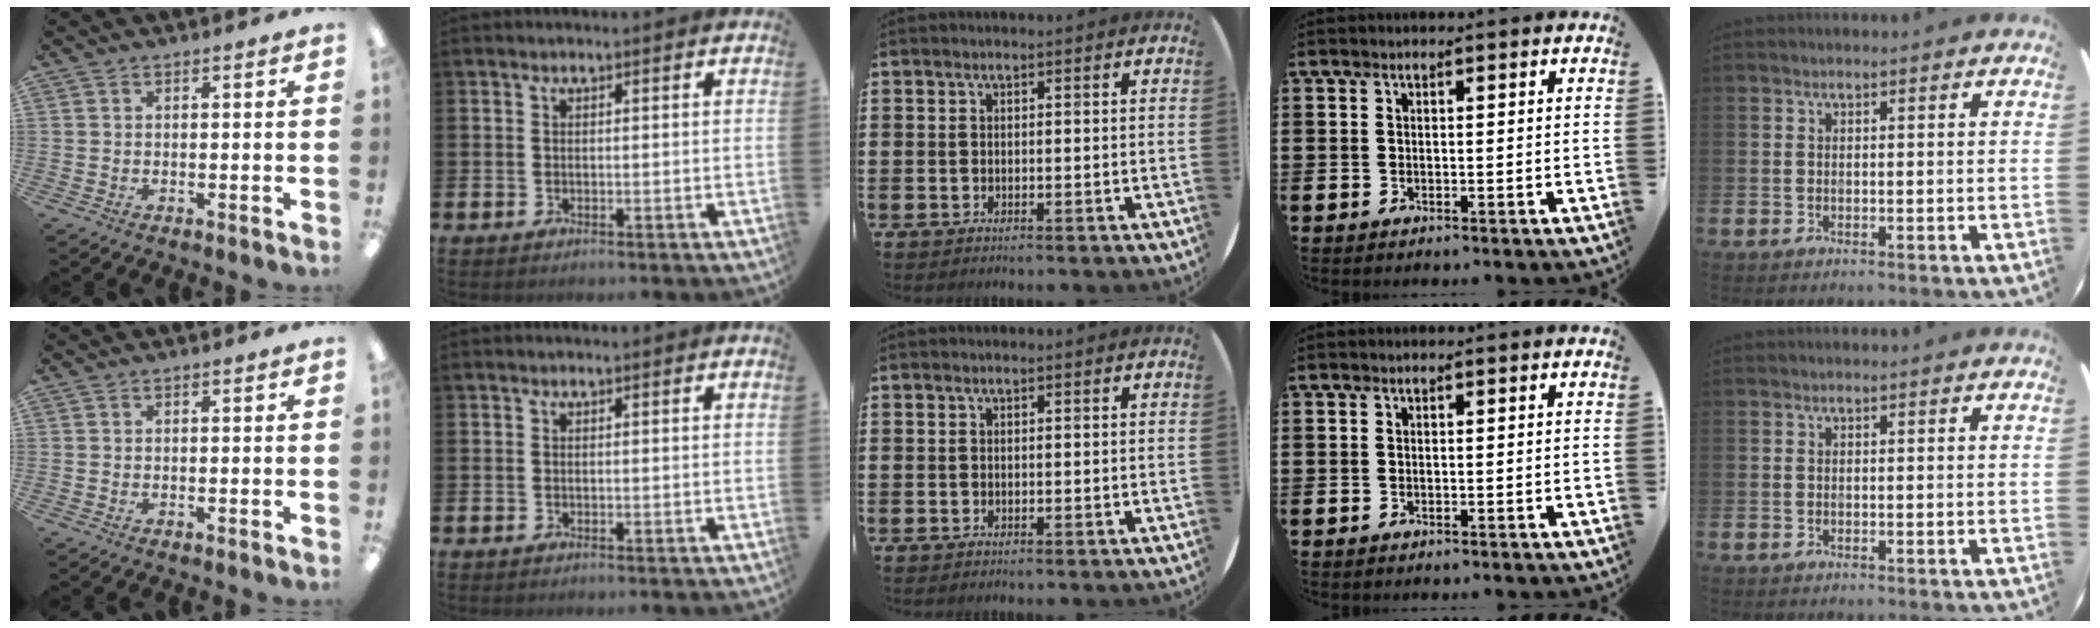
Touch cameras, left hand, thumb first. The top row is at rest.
{}